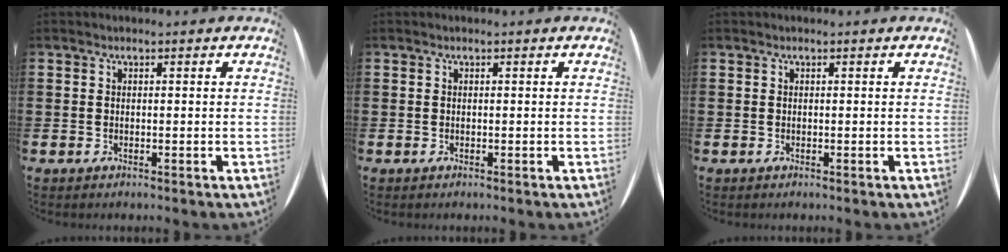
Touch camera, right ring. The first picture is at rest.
{"total": 0.0}
{"total": 0.0}